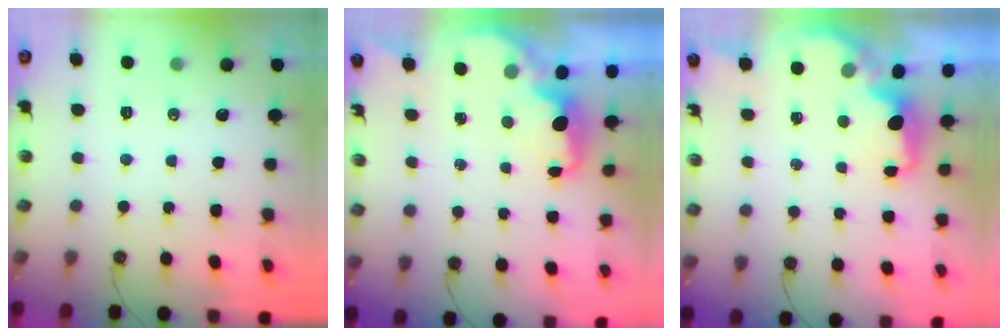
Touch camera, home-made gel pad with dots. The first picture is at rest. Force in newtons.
{"total": 2.5, "press": 2.3, "slide": 0.8}
{"total": 2.0, "press": 1.9, "slide": 0.8}